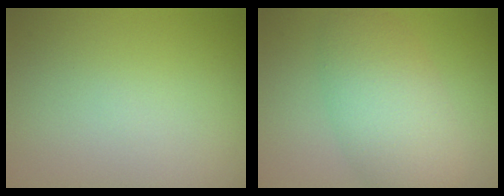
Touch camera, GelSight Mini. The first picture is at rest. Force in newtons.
{"total": 6.2, "press": 6.2, "slide": 0.3}